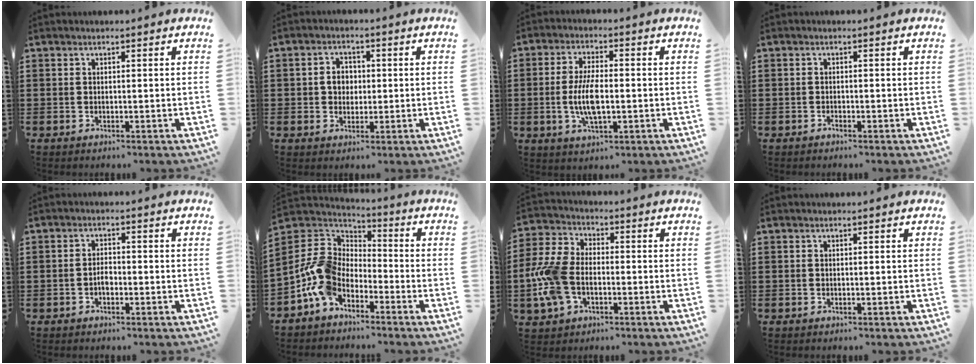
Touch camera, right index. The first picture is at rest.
{"total": 2.9, "force": [0.0, 2.4, 1.6], "torque": [-0.037, 0.010, -0.002]}
{"total": 6.8, "force": [-0.8, 2.5, 6.2], "torque": [-0.142, -0.007, -0.022]}
{"total": 0.6, "force": [-0.6, 0.0, 0.0], "torque": [-0.002, 0.000, -0.013]}
{"total": 1.6, "force": [-0.6, 1.0, 1.0], "torque": [-0.019, 0.003, -0.012]}
{"total": 8.8, "force": [-3.8, 6.4, 4.5], "torque": [-0.141, -0.002, -0.084]}
{"total": 8.3, "force": [-1.9, 5.4, 6.0], "torque": [-0.160, 0.001, -0.041]}
{"total": 0.0}